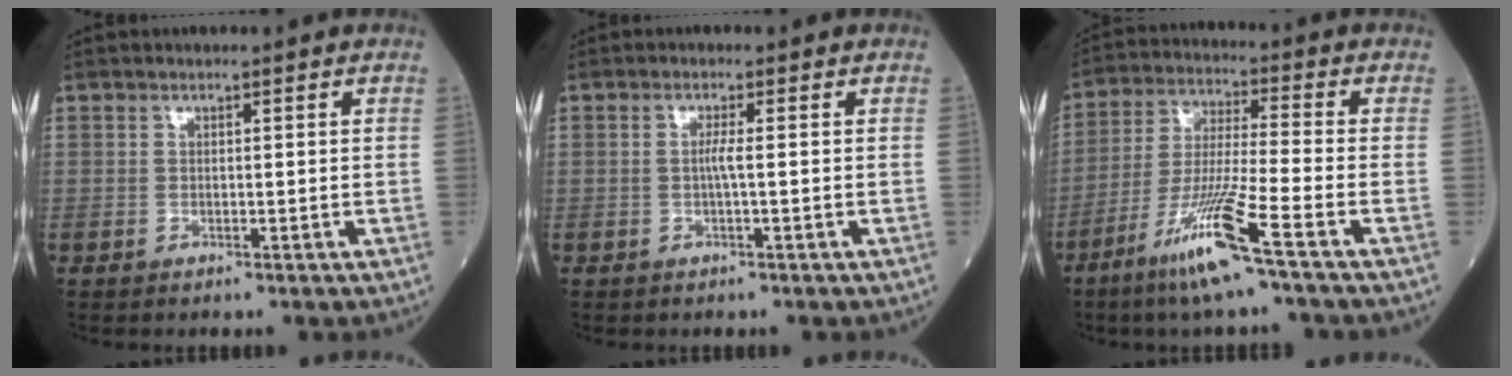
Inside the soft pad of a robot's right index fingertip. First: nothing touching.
{"total": 1.6, "force": [-0.1, -0.2, 1.6], "torque": [-0.034, -0.001, -0.004]}
{"total": 11.8, "force": [-6.8, -1.2, 9.5], "torque": [-0.190, -0.031, -0.134]}